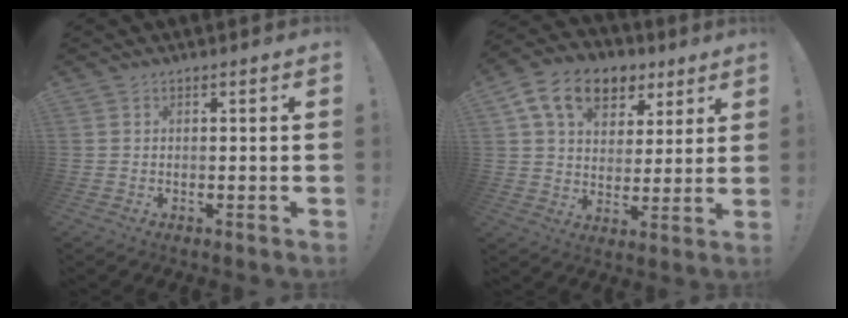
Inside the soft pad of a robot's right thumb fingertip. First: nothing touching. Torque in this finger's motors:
{"motor_torque": [0.24, 0.99, 0.42, -0.15, 0.10]}